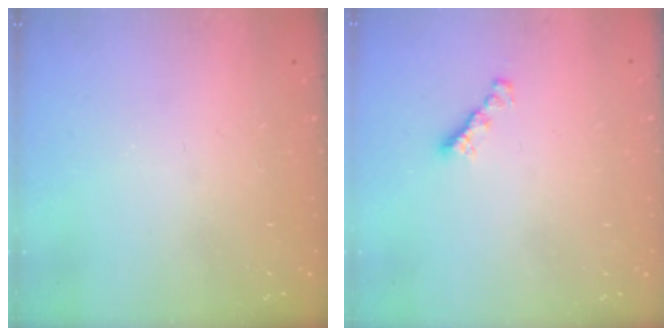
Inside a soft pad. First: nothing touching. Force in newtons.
{"total": 2.5, "press": 2.5, "slide": 0.5}